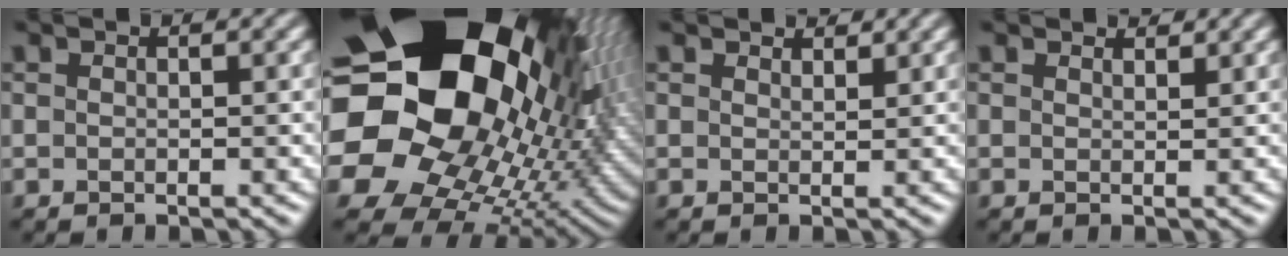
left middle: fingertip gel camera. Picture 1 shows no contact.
{"total": 23.5, "force": [6.3, 17.8, 14.0], "torque": [-0.274, -0.007, 0.100]}
{"total": 1.4, "force": [1.3, 0.0, -0.2], "torque": [0.002, -0.003, 0.017]}
{"total": 1.3, "force": [1.3, 0.1, -0.1], "torque": [0.002, -0.004, 0.014]}